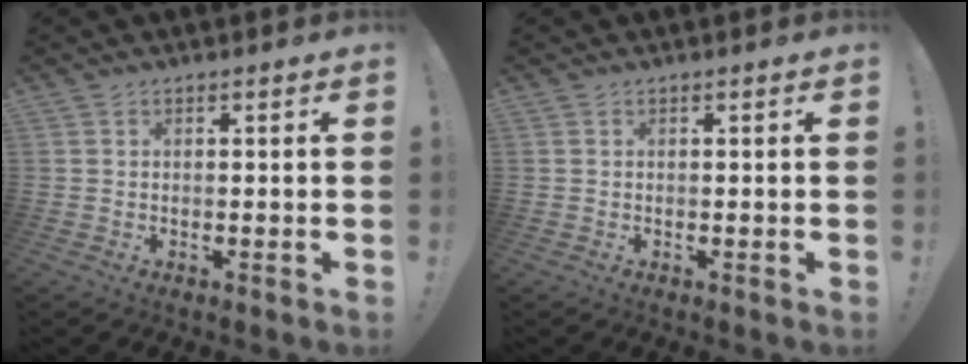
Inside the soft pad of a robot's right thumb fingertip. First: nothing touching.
{"total": 0.0}